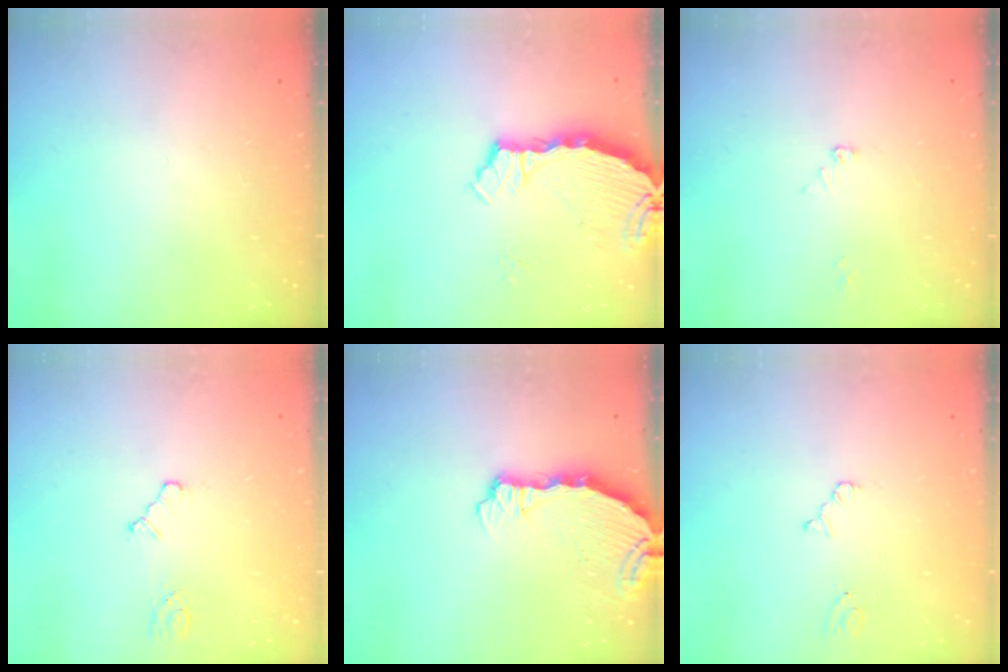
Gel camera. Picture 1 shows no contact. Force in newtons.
{"total": 3.7, "press": 3.7, "slide": 0.4}
{"total": 2.4, "press": 2.4, "slide": 0.3}
{"total": 2.5, "press": 2.5, "slide": 0.3}
{"total": 7.6, "press": 5.6, "slide": 5.1}
{"total": 2.2, "press": 2.2, "slide": 0.4}